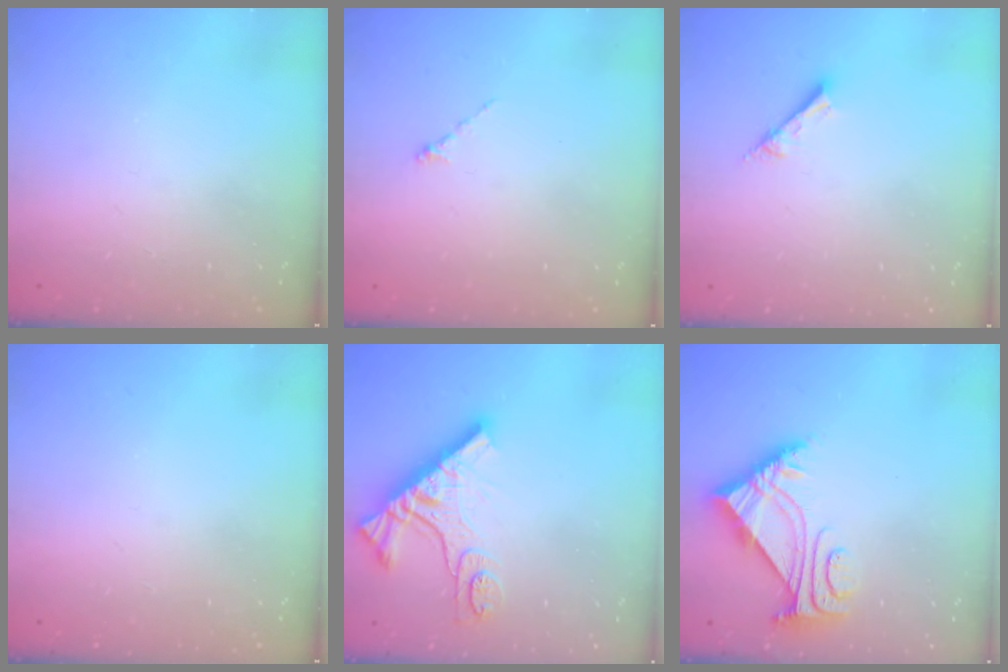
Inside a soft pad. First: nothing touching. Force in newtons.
{"total": 0.0}
{"total": 3.3, "press": 3.3, "slide": 0.0}
{"total": 0.0}
{"total": 11.4, "press": 11.3, "slide": 1.3}
{"total": 4.9, "press": 4.8, "slide": 0.7}